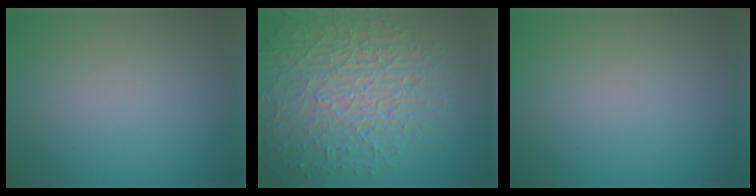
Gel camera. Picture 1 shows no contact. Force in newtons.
{"total": 9.8, "press": 6.4, "slide": 7.4}
{"total": 0.0}